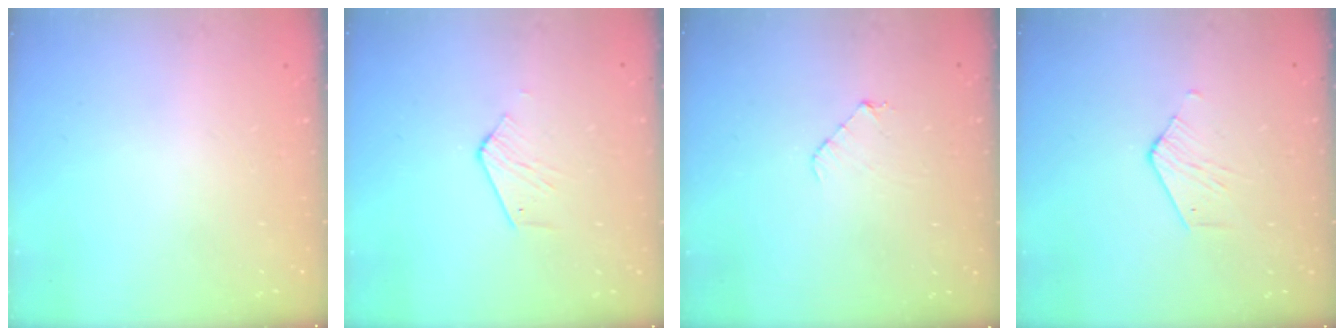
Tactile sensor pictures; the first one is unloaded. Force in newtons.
{"total": 3.1, "press": 3.1, "slide": 0.2}
{"total": 4.8, "press": 4.8, "slide": 0.3}
{"total": 2.5, "press": 2.5, "slide": 0.2}